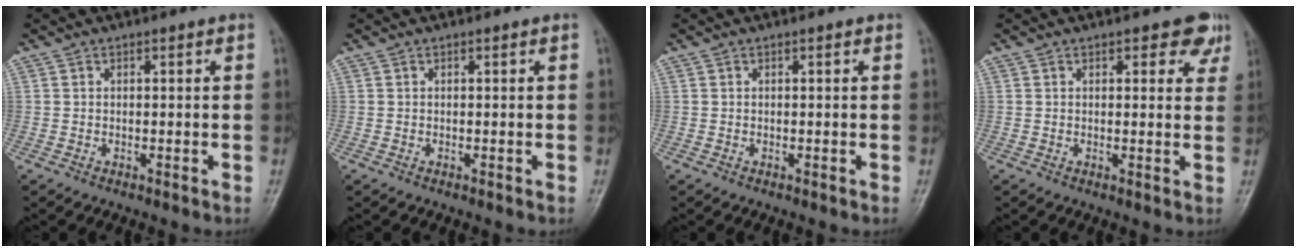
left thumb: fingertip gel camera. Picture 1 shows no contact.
{"total": 0.0}
{"total": 0.0}
{"total": 4.4, "force": [2.7, 2.5, 2.5], "torque": [0.007, -0.008, 0.025]}